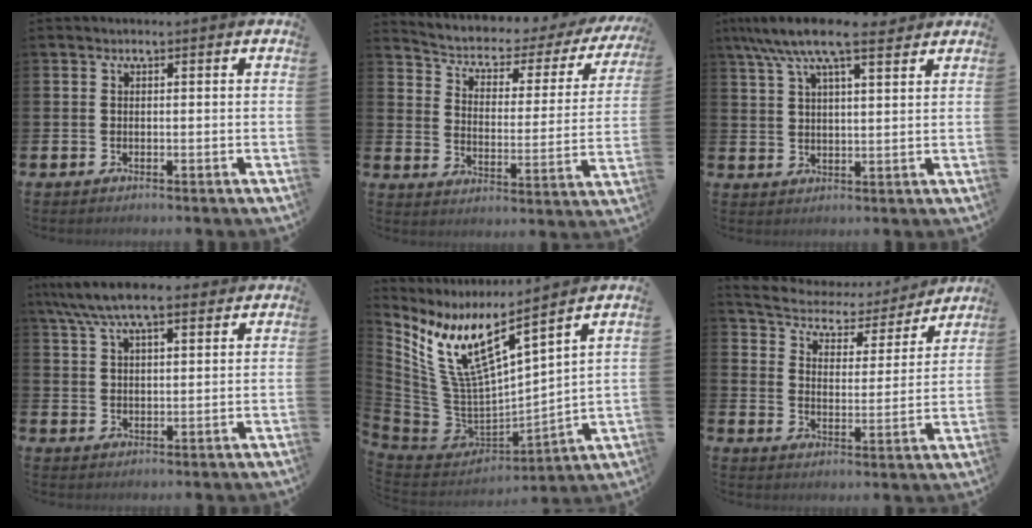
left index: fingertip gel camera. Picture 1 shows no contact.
{"total": 3.9, "force": [3.1, 1.8, 1.5], "torque": [-0.056, -0.031, 0.042]}
{"total": 9.2, "force": [7.5, 2.2, 4.8], "torque": [-0.104, -0.020, 0.136]}
{"total": 7.6, "force": [6.5, 2.0, 3.4], "torque": [-0.083, -0.014, 0.120]}
{"total": 9.5, "force": [6.9, 2.5, 6.0], "torque": [-0.156, -0.064, 0.121]}
{"total": 4.6, "force": [4.1, 1.9, 0.7], "torque": [-0.046, -0.034, 0.065]}